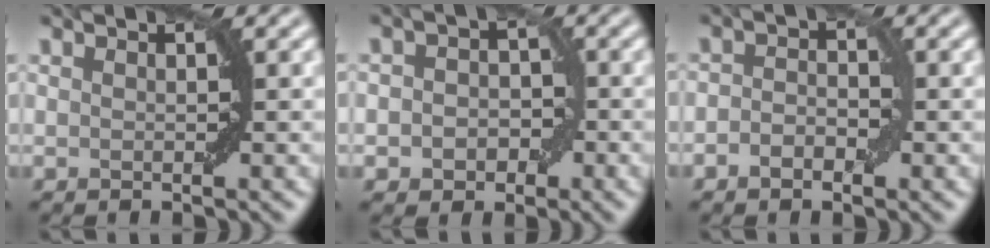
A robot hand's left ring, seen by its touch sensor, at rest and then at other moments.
{"total": 3.3, "force": [-0.8, 2.8, 1.7], "torque": [0.005, 0.000, -0.020]}
{"total": 1.9, "force": [-0.8, 1.3, 1.2], "torque": [-0.023, 0.001, -0.016]}